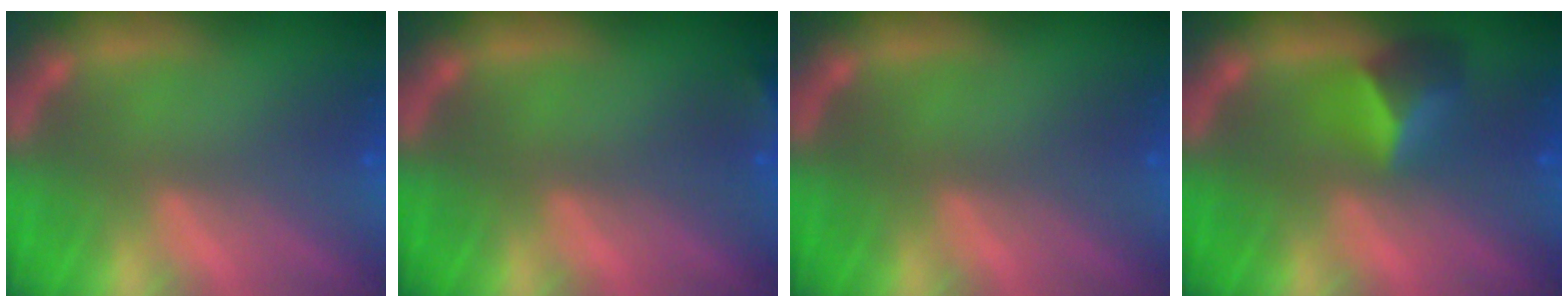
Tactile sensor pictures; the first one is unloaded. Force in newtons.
{"total": 2.4}
{"total": 0.0}
{"total": 4.0}